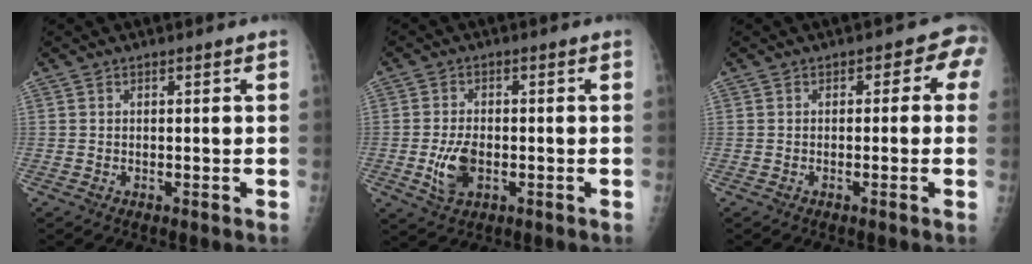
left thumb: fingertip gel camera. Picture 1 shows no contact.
{"total": 5.8, "force": [-1.5, 3.3, 4.5], "torque": [-0.088, 0.003, -0.022]}
{"total": 3.9, "force": [0.1, 2.6, 2.9], "torque": [0.002, 0.018, -0.013]}